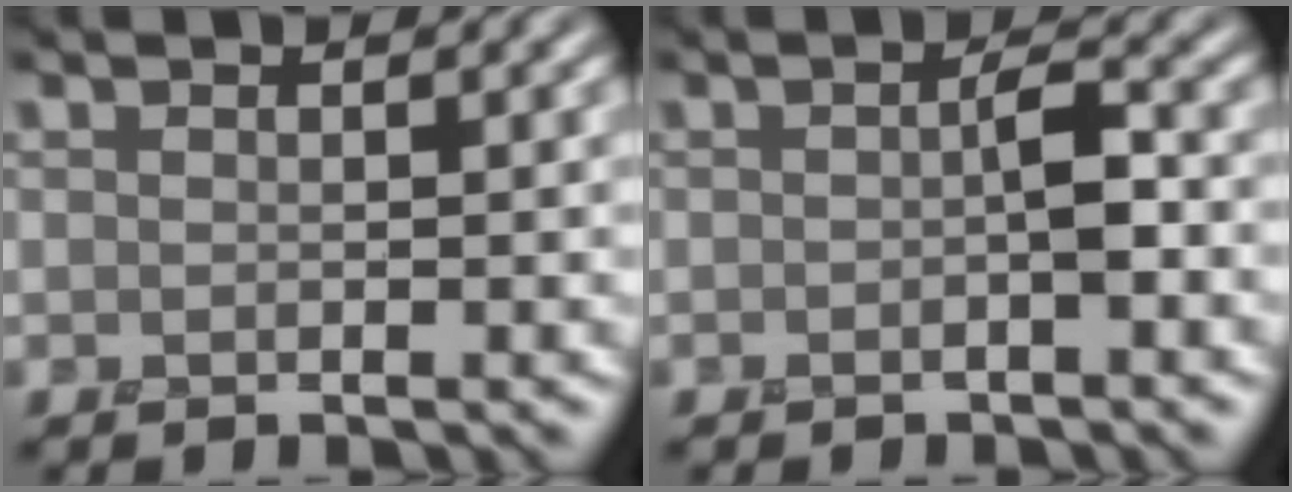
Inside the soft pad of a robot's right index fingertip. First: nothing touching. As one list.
[{"total": 1.9, "force": [-0.5, 0.6, 1.7], "torque": [-0.031, 0.007, -0.010]}]